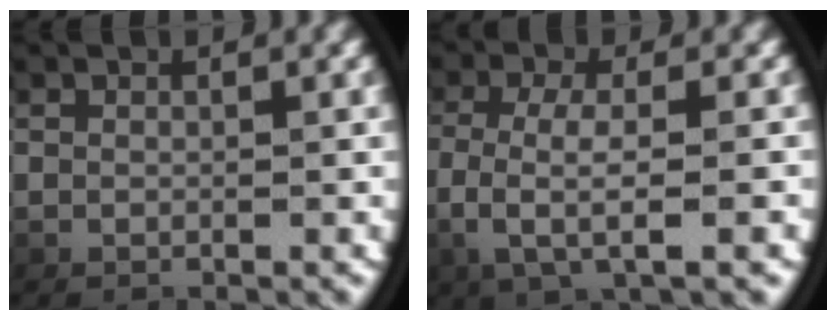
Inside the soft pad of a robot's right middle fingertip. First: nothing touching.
{"total": 4.5, "force": [-0.1, 1.6, 4.2], "torque": [-0.099, -0.006, 0.006]}